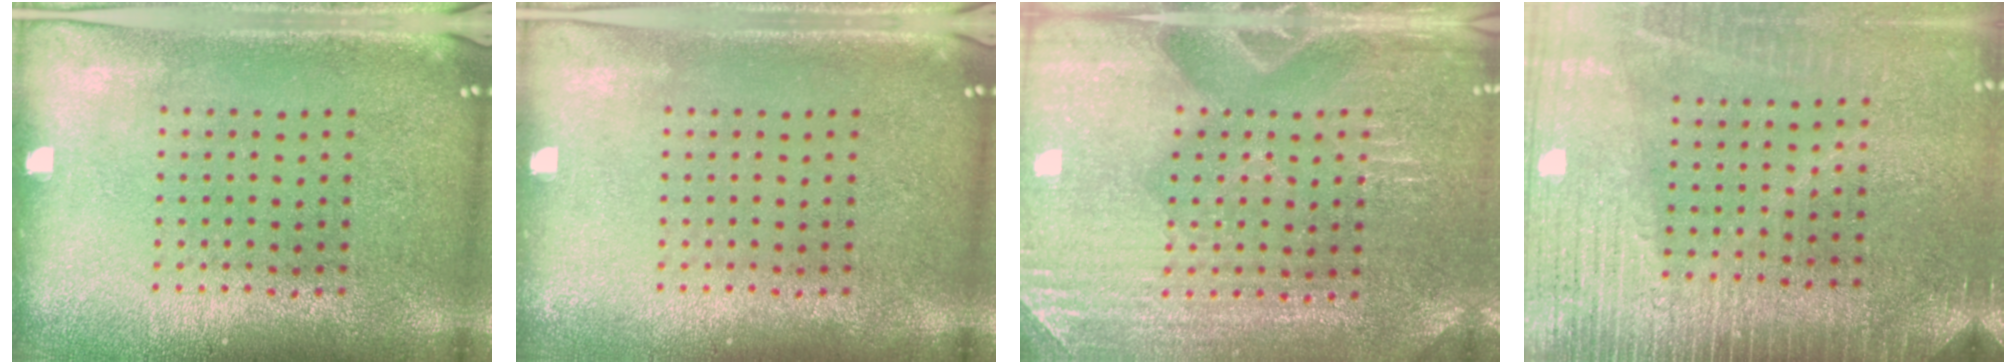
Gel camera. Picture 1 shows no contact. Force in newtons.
{"total": 0.0}
{"total": 3.1, "press": 3.1, "slide": 0.3}
{"total": 3.5, "press": 3.1, "slide": 1.6}